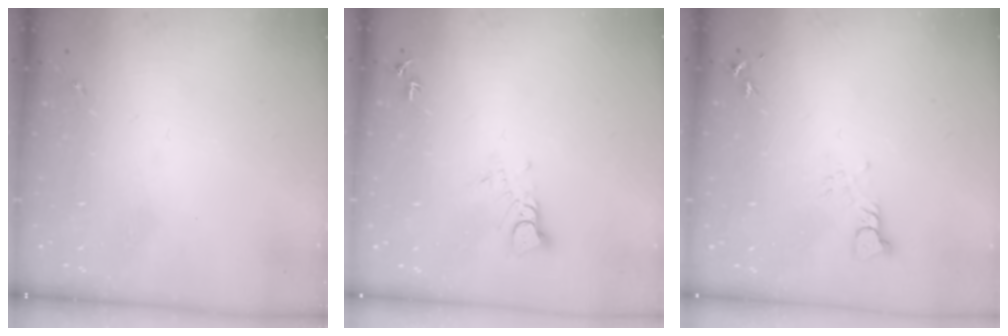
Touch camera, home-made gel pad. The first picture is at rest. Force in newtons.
{"total": 3.6, "press": 3.6, "slide": 0.3}
{"total": 3.3, "press": 3.3, "slide": 0.4}